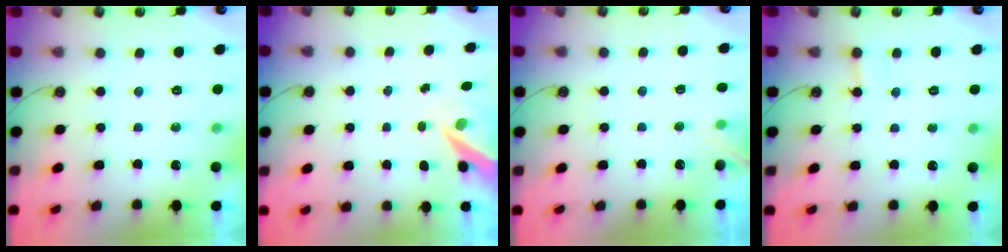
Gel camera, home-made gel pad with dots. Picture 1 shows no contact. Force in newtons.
{"total": 6.9, "press": 6.9, "slide": 0.9}
{"total": 5.4, "press": 5.4, "slide": 0.7}
{"total": 4.0, "press": 4.0, "slide": 0.5}